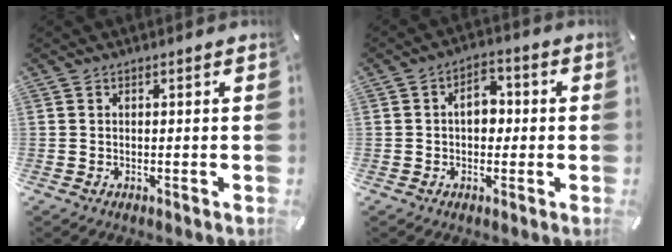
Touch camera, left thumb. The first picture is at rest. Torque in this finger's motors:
{"motor_torque": [0.70, 1.31, 0.47, -0.44, 0.25]}